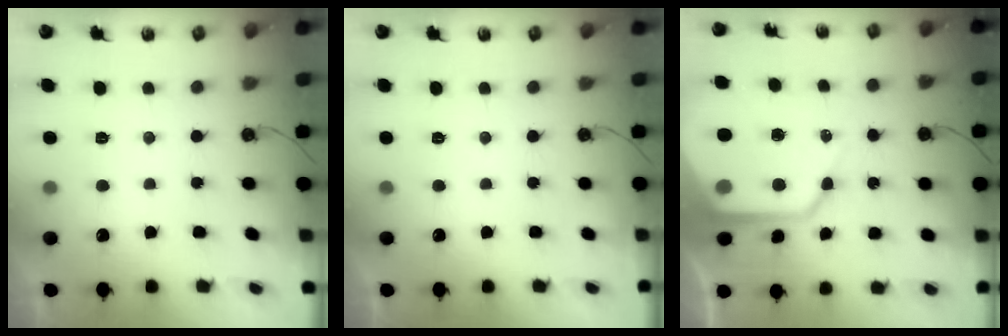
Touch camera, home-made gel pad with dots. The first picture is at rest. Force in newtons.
{"total": 0.0}
{"total": 20.8, "press": 20.6, "slide": 2.3}